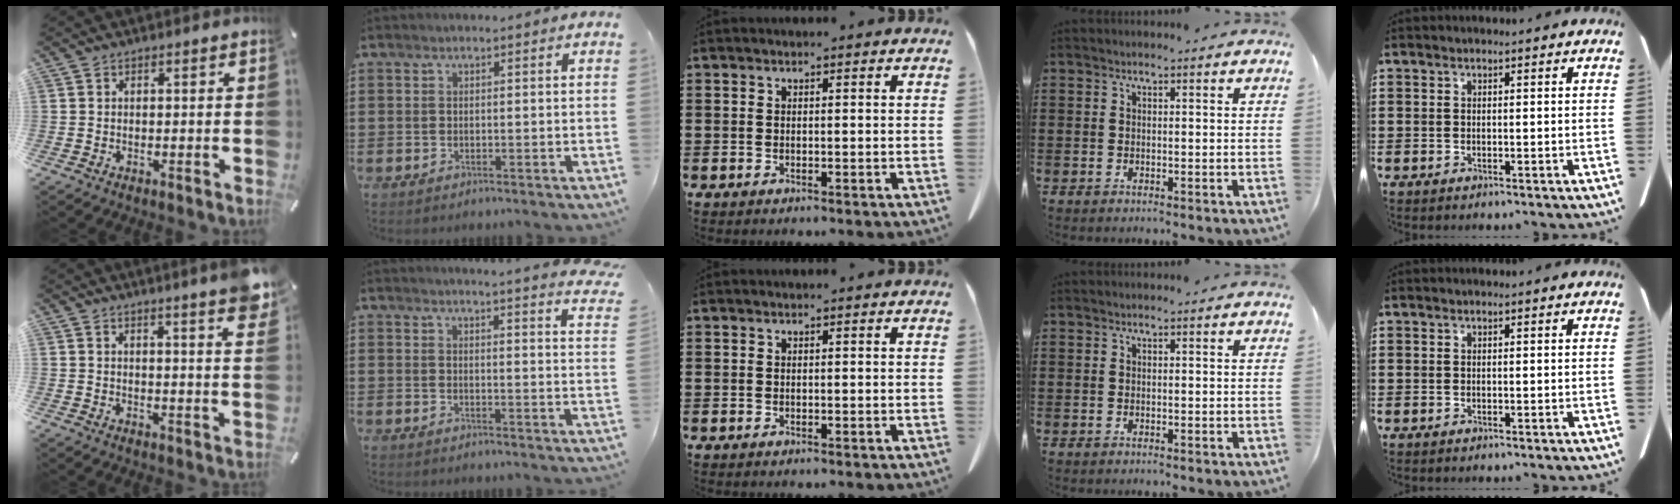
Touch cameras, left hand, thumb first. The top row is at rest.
{"thumb": {"total": 6.0, "force": [4.8, 0.5, 3.5], "torque": [-0.051, -0.030, 0.079]}, "index": {"total": 3.8, "force": [3.5, -0.8, 1.2], "torque": [-0.029, -0.024, 0.058]}}